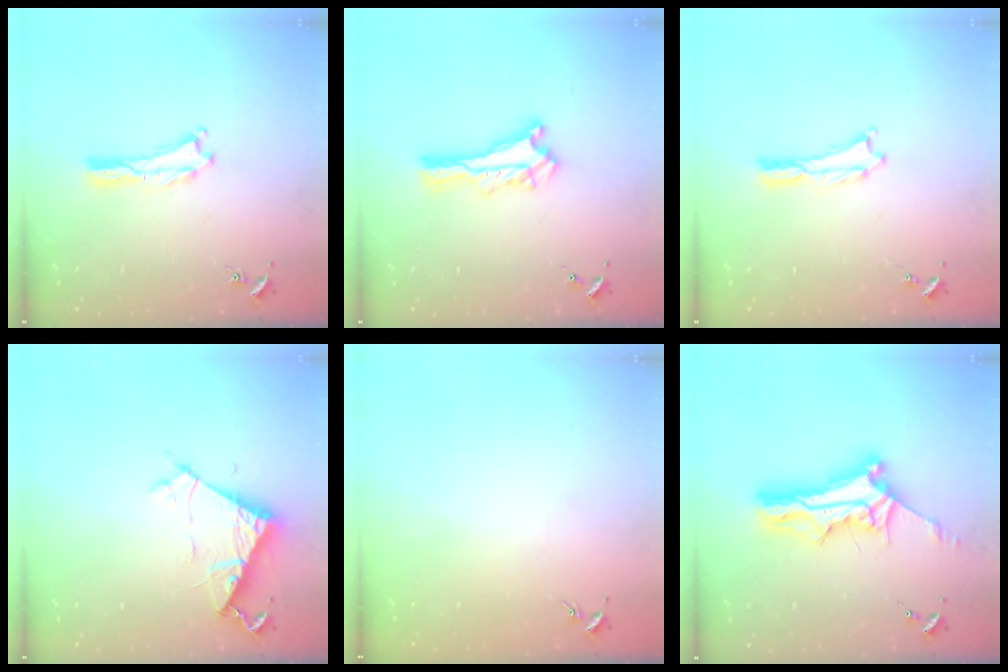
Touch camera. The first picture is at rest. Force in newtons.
{"total": 0.6, "press": 0.5, "slide": 0.2}
{"total": 0.0}
{"total": 6.4, "press": 6.4, "slide": 0.6}
{"total": 0.0}
{"total": 10.8, "press": 10.7, "slide": 0.8}